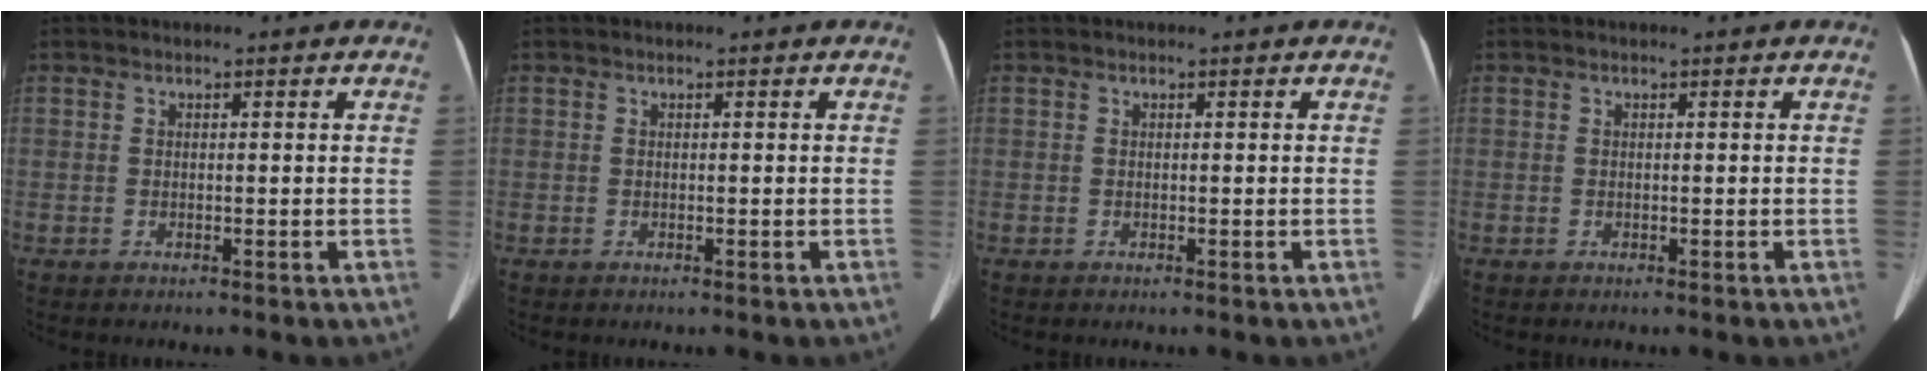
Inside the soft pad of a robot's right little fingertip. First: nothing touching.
{"total": 0.0}
{"total": 0.0}
{"total": 0.0}